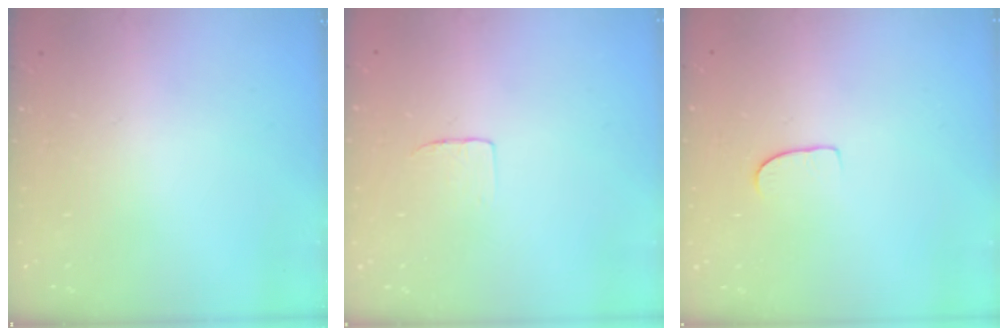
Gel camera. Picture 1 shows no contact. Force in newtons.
{"total": 3.4, "press": 3.4, "slide": 0.3}
{"total": 5.3, "press": 5.3, "slide": 0.5}